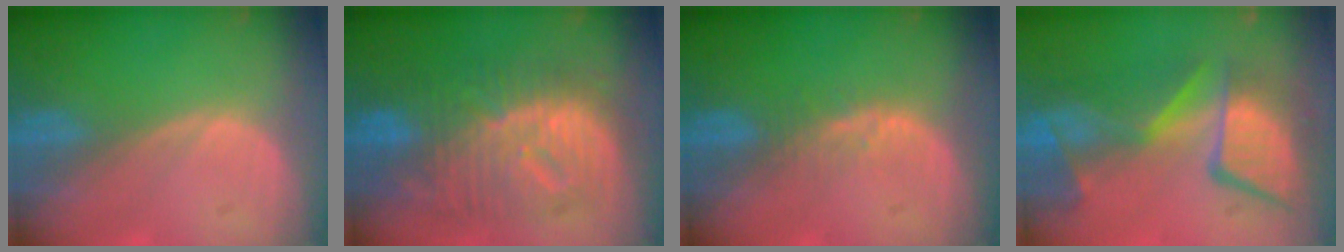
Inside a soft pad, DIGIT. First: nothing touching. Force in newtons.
{"total": 12.6, "press": 12.5, "slide": 1.2}
{"total": 2.5, "press": 2.4, "slide": 0.2}
{"total": 11.8, "press": 10.8, "slide": 4.7}